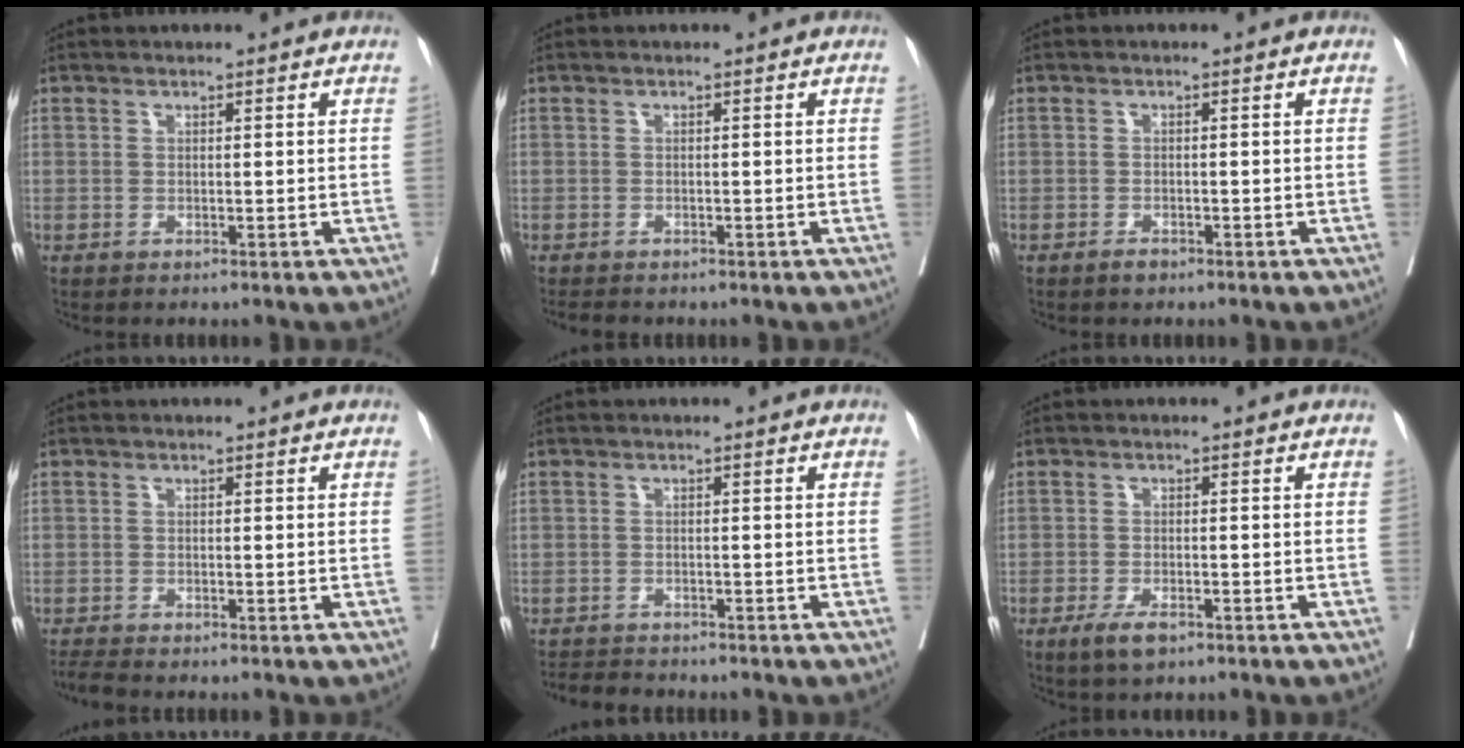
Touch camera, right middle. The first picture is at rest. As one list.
[{"total": 2.4, "force": [-2.2, 0.8, 0.8], "torque": [-0.016, -0.006, -0.031]}, {"total": 1.1, "force": [-0.9, 0.4, 0.5], "torque": [-0.007, 0.001, -0.013]}, {"total": 1.9, "force": [-1.8, -0.4, 0.4], "torque": [-0.012, -0.010, -0.037]}, {"total": 3.7, "force": [-3.6, 0.6, 0.4], "torque": [-0.004, -0.012, -0.060]}, {"total": 3.6, "force": [-2.3, 1.3, 2.5], "torque": [-0.049, -0.002, -0.038]}]